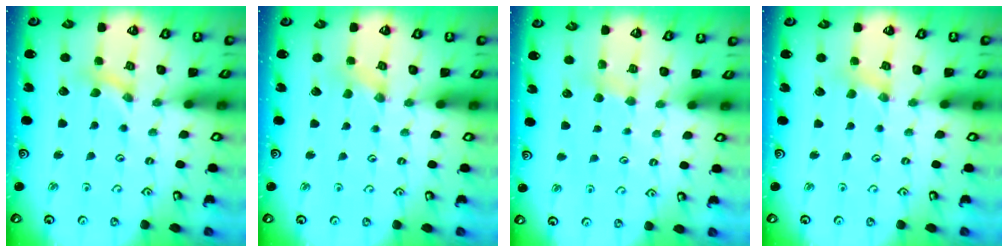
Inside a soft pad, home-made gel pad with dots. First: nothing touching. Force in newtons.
{"total": 0.0}
{"total": 3.2, "press": 3.1, "slide": 0.5}
{"total": 1.3, "press": 1.3, "slide": 0.2}